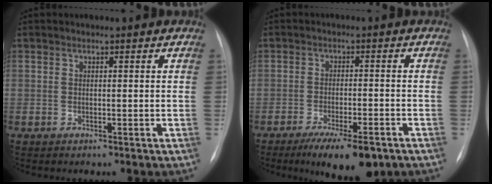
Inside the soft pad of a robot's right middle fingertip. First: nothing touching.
{"total": 9.7, "force": [-6.6, 2.4, 6.7], "torque": [-0.099, -0.014, -0.098]}